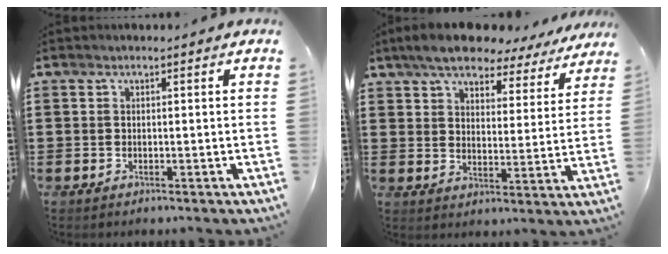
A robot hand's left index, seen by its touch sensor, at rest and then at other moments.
{"total": 7.1, "force": [6.4, 1.5, 2.5], "torque": [-0.070, -0.028, 0.113]}